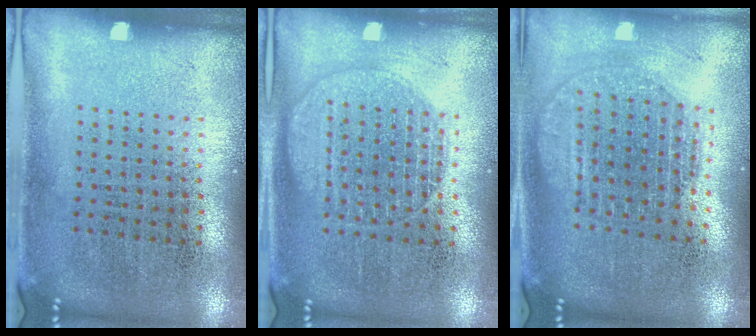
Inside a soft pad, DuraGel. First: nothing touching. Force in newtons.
{"total": 1.3, "press": 1.3, "slide": 0.2}
{"total": 1.9, "press": 1.5, "slide": 1.0}